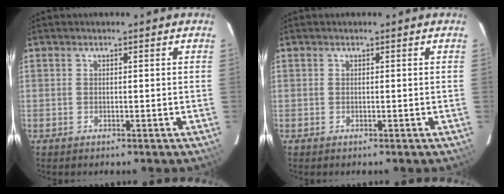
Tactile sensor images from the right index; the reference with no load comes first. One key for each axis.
{"total": 0.0}